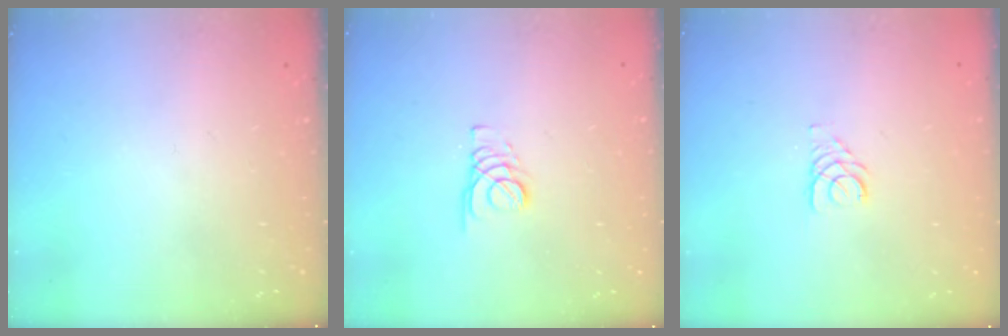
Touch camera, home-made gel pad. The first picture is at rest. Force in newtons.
{"total": 1.8, "press": 1.7, "slide": 0.1}
{"total": 2.7, "press": 2.7, "slide": 0.2}